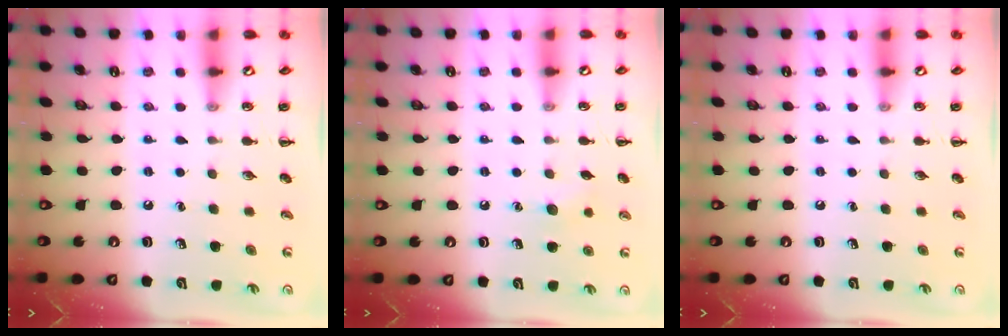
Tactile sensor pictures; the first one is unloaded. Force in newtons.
{"total": 5.6, "press": 5.4, "slide": 1.6}
{"total": 0.0}